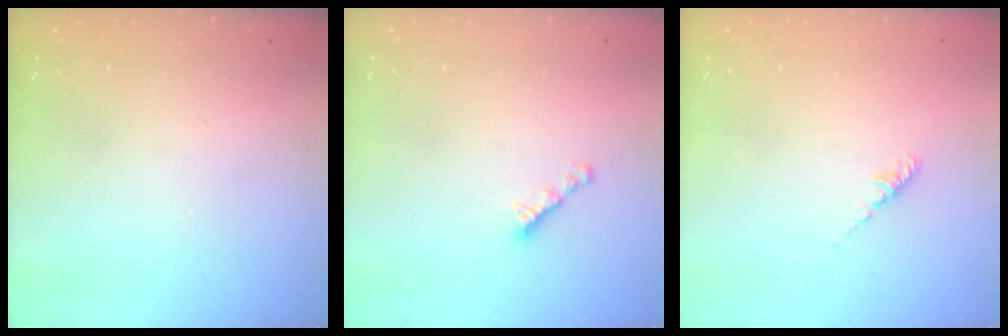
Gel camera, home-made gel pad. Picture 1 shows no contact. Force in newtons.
{"total": 2.7, "press": 2.7, "slide": 0.2}
{"total": 2.2, "press": 2.1, "slide": 0.6}